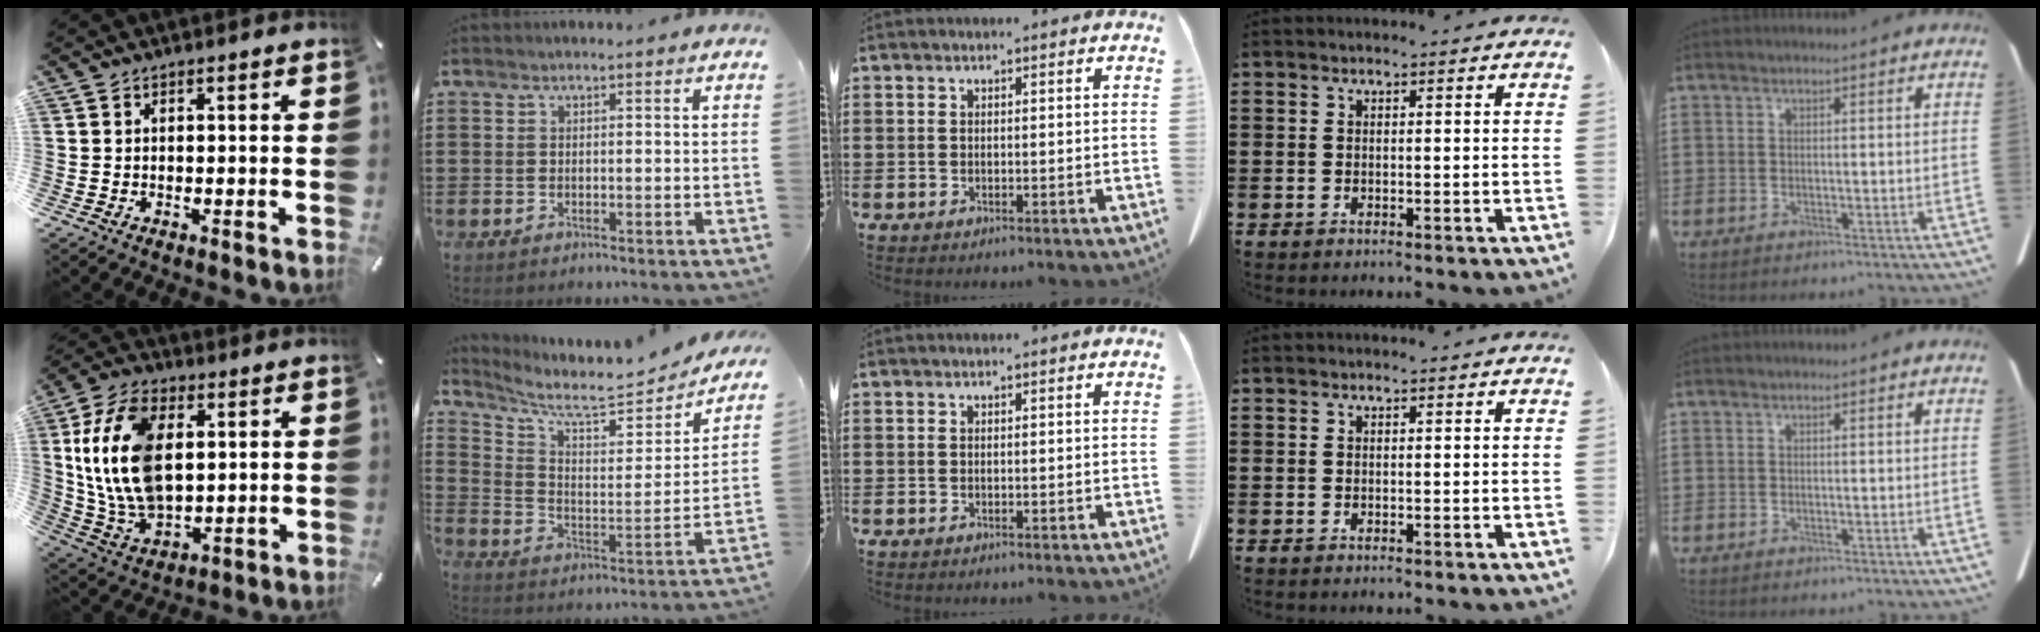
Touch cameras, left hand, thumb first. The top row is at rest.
{"thumb": {"total": 18.2, "force": [3.3, 11.6, 13.6], "torque": [-0.324, 0.000, 0.058]}, "index": {"total": 6.9, "force": [5.9, 1.1, 3.3], "torque": [-0.086, -0.049, 0.095]}}